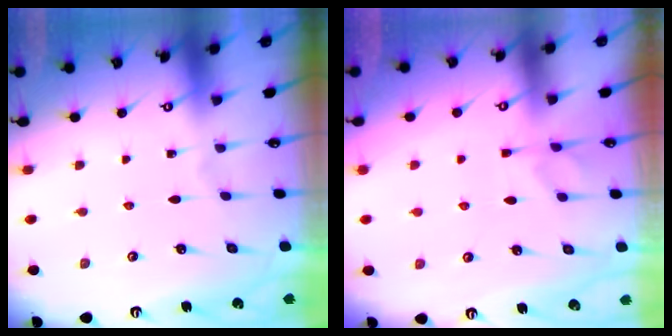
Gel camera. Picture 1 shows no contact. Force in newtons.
{"total": 4.1, "press": 3.9, "slide": 1.1}